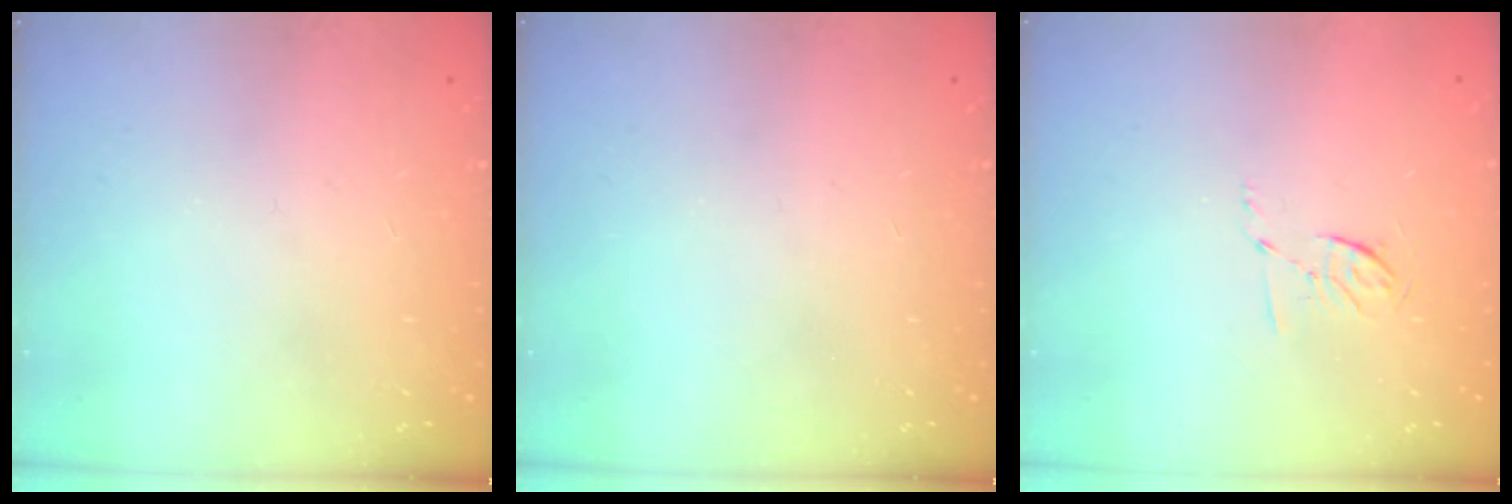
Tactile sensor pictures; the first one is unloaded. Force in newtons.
{"total": 0.0}
{"total": 5.4, "press": 5.1, "slide": 1.8}